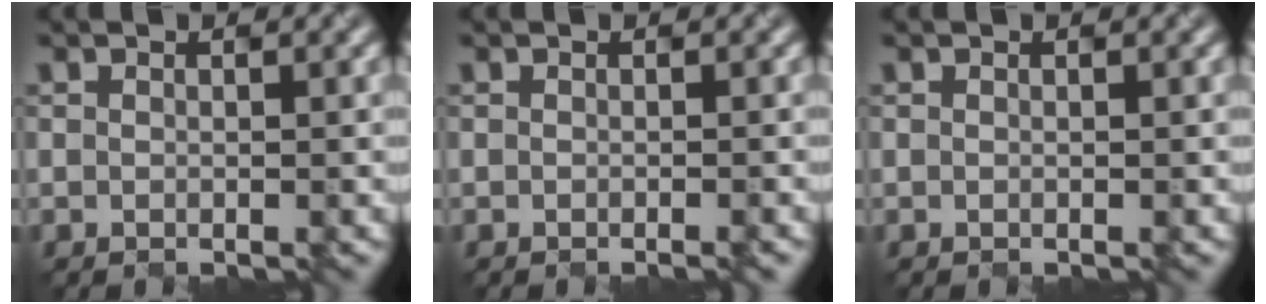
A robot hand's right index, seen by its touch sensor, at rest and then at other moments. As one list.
[{"total": 0.7, "force": [-0.3, 0.2, 0.6], "torque": [-0.003, 0.002, -0.009]}, {"total": 0.0}]